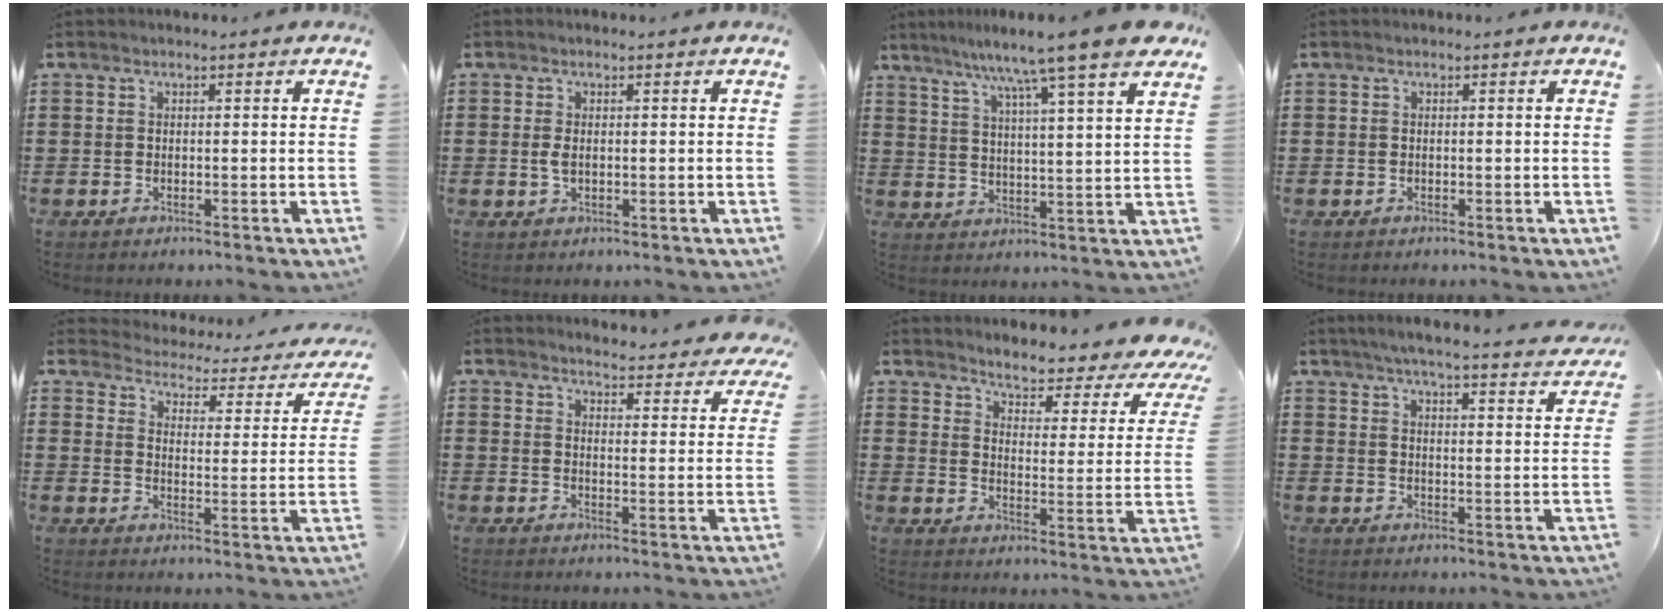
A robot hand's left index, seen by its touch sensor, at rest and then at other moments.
{"total": 1.7, "force": [0.0, 0.8, 1.5], "torque": [-0.037, 0.000, -0.003]}
{"total": 9.2, "force": [7.7, -1.2, 4.9], "torque": [-0.107, -0.047, 0.120]}
{"total": 0.0}
{"total": 2.3, "force": [2.2, 0.6, 0.1], "torque": [-0.025, -0.025, 0.028]}
{"total": 4.0, "force": [4.0, -0.2, 0.5], "torque": [-0.022, -0.029, 0.068]}
{"total": 3.7, "force": [3.4, 0.2, 1.5], "torque": [-0.043, -0.036, 0.045]}
{"total": 4.6, "force": [4.3, -0.3, 1.6], "torque": [-0.049, -0.026, 0.071]}